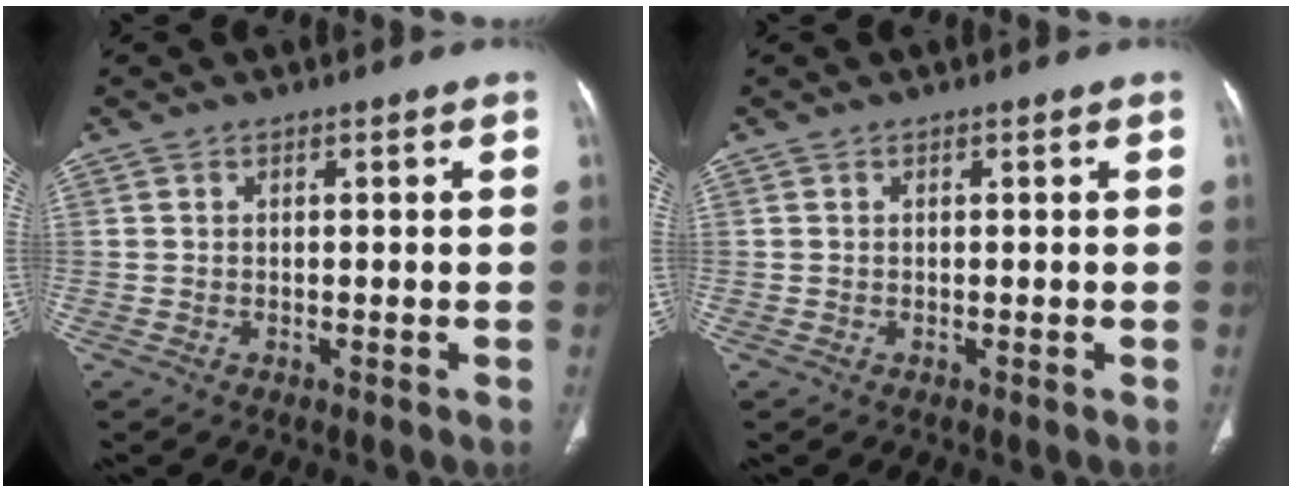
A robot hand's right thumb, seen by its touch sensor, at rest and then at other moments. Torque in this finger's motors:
{"motor_torque": [0.18, 0.18, -0.06, -0.05, 0.01]}